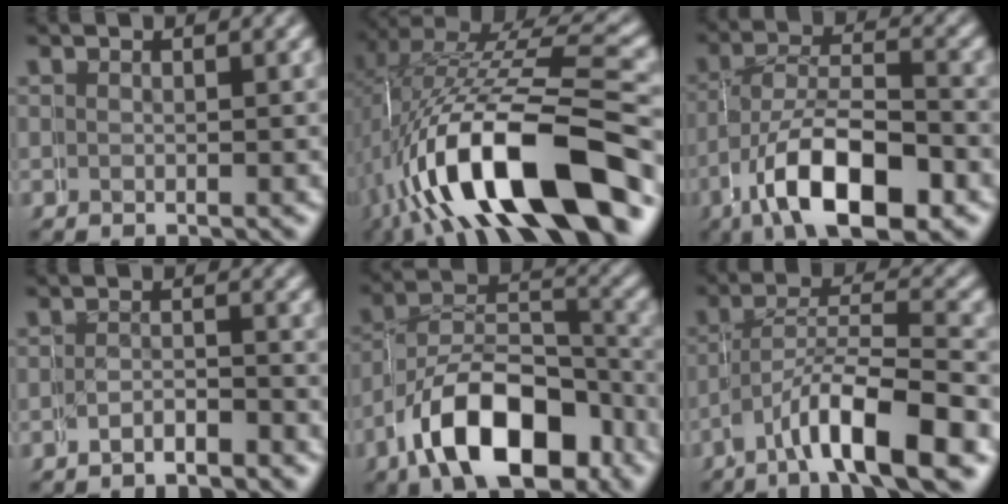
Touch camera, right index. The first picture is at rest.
{"total": 13.0, "force": [-3.2, 5.5, 11.4], "torque": [-0.217, -0.017, -0.034]}
{"total": 9.2, "force": [-4.1, 4.6, 6.8], "torque": [-0.118, -0.036, -0.050]}
{"total": 2.4, "force": [-2.4, 0.4, -0.2], "torque": [0.007, -0.004, -0.044]}
{"total": 10.2, "force": [-5.2, 5.8, 6.6], "torque": [-0.107, -0.030, -0.073]}
{"total": 7.4, "force": [-3.9, 2.8, 5.6], "torque": [-0.097, -0.017, -0.058]}